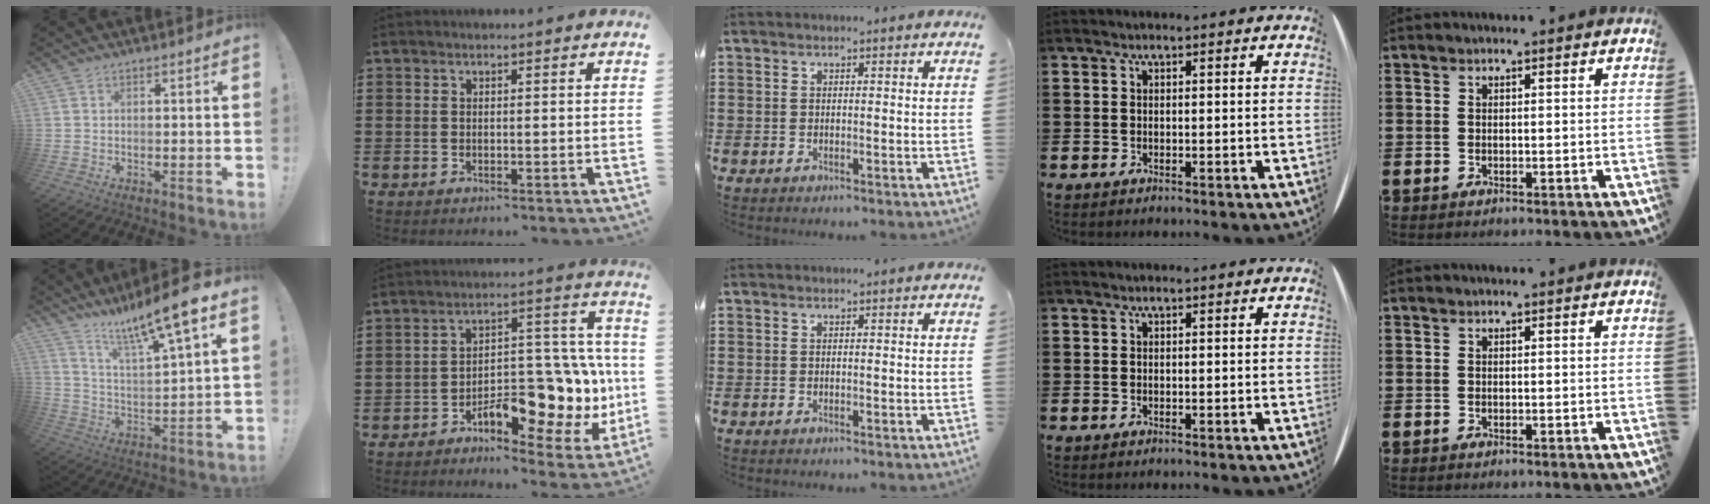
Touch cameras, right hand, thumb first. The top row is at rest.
{"thumb": {"total": 14.2, "force": [10.7, 0.7, 9.2], "torque": [-0.165, -0.077, 0.169]}, "index": {"total": 12.7, "force": [-4.1, 7.2, 9.7], "torque": [-0.109, -0.005, -0.066]}}